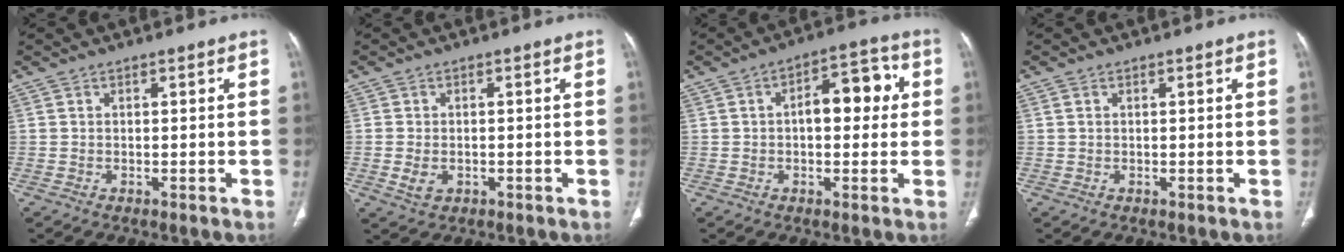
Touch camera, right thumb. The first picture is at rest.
{"total": 3.1, "force": [-0.8, 2.3, 2.0], "torque": [-0.039, 0.002, -0.005]}
{"total": 9.6, "force": [1.0, 5.1, 8.0], "torque": [-0.084, 0.027, 0.010]}
{"total": 0.7, "force": [0.3, 0.4, 0.5], "torque": [-0.015, 0.009, 0.008]}